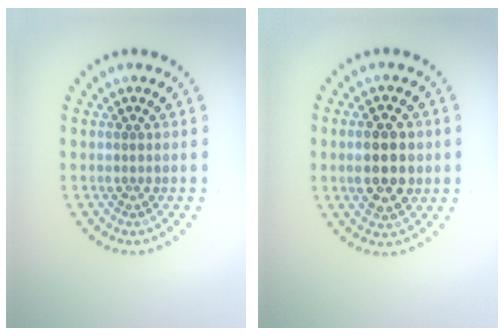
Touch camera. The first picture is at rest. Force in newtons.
{"total": 5.3, "press": 5.3, "slide": 0.1}